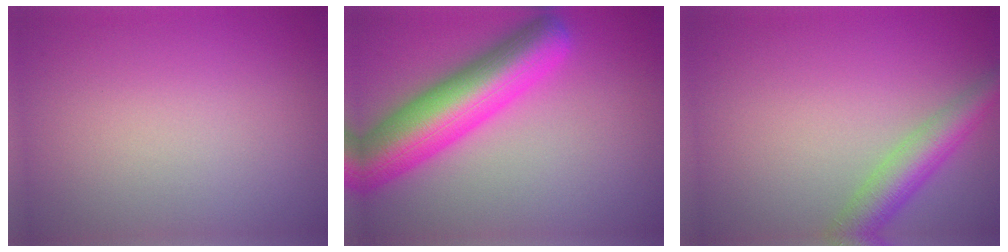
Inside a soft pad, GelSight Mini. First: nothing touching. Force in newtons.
{"total": 9.2, "press": 9.2, "slide": 0.3}
{"total": 4.2, "press": 4.2, "slide": 0.1}